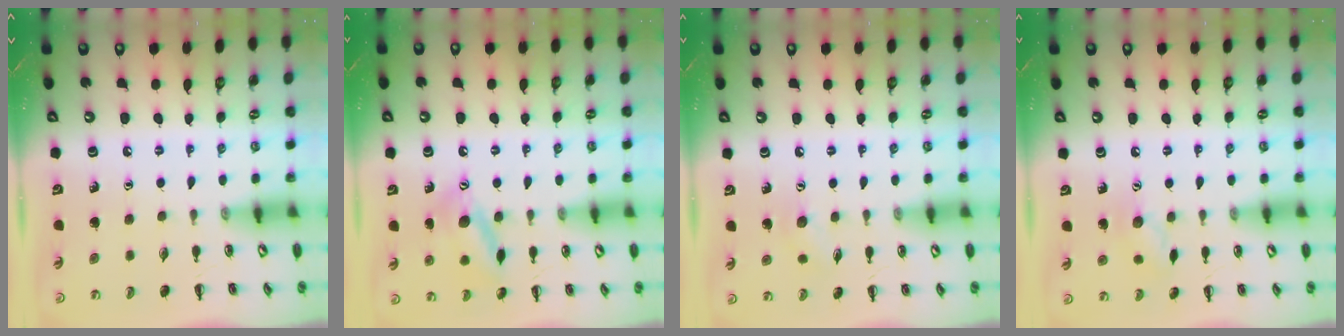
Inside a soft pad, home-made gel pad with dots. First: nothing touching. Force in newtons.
{"total": 14.1, "press": 14.0, "slide": 1.0}
{"total": 5.5, "press": 5.4, "slide": 1.3}
{"total": 7.5, "press": 7.4, "slide": 1.1}